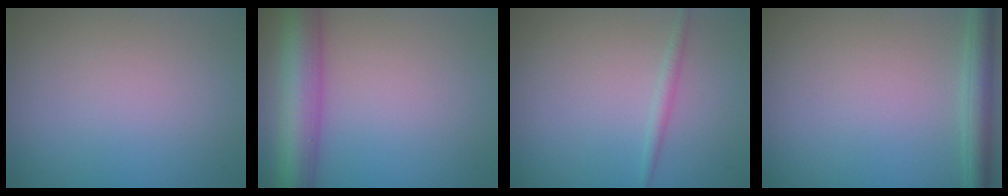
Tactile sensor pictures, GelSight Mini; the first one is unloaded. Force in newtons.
{"total": 7.0, "press": 6.9, "slide": 0.4}
{"total": 1.1, "press": 1.1, "slide": 0.0}
{"total": 3.1, "press": 3.1, "slide": 0.2}